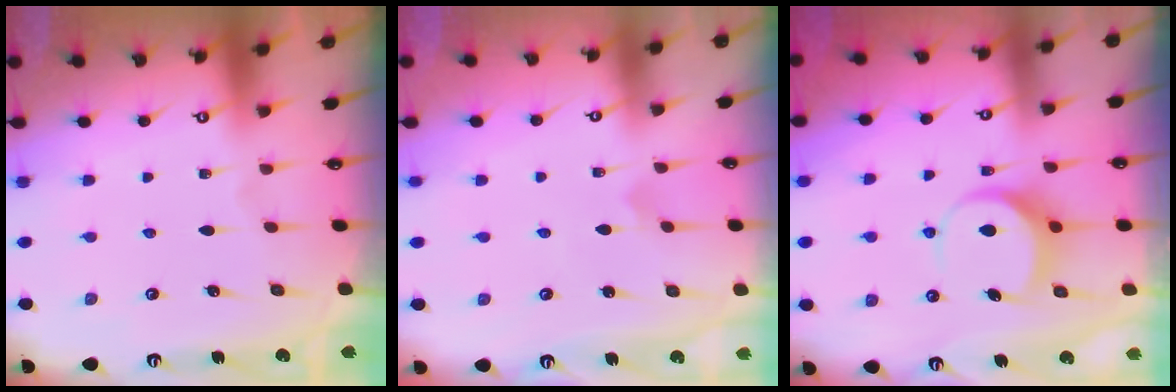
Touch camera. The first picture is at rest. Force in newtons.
{"total": 1.8, "press": 1.8, "slide": 0.1}
{"total": 6.5, "press": 6.5, "slide": 0.4}